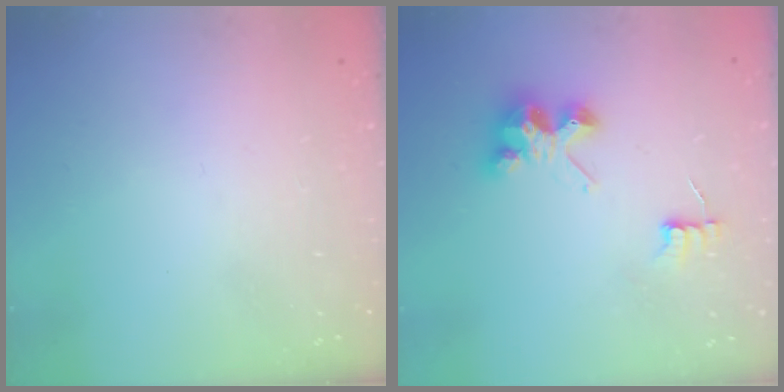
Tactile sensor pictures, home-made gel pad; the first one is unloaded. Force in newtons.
{"total": 6.8, "press": 6.8, "slide": 0.2}